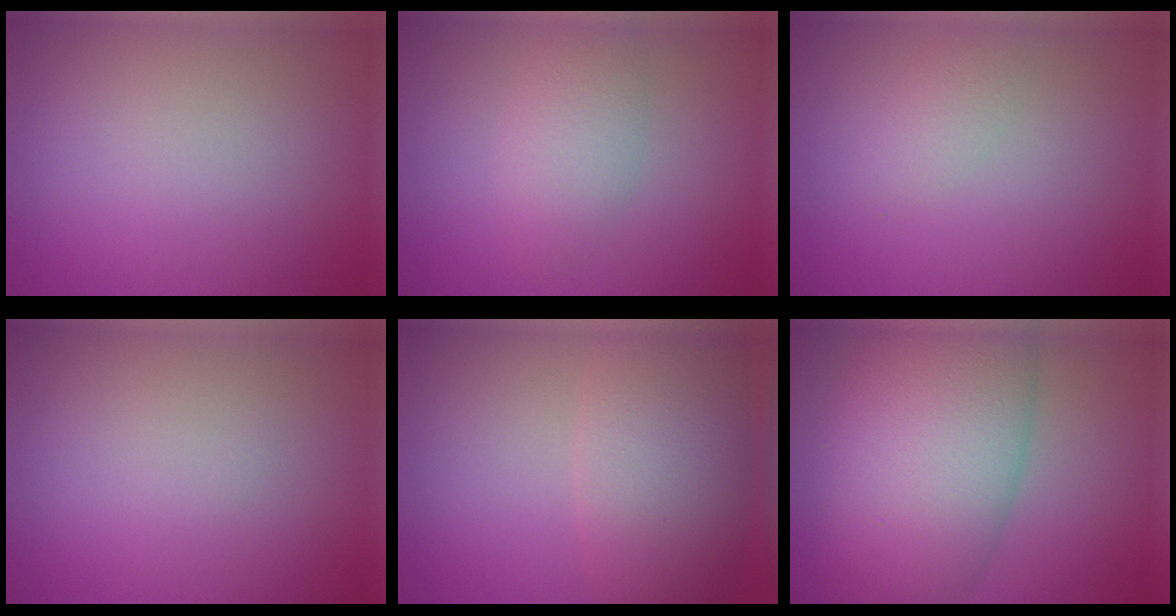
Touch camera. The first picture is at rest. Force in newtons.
{"total": 2.8, "press": 2.8, "slide": 0.1}
{"total": 1.5, "press": 1.5, "slide": 0.1}
{"total": 0.0}
{"total": 8.3, "press": 8.3, "slide": 0.4}
{"total": 11.9, "press": 11.9, "slide": 0.2}